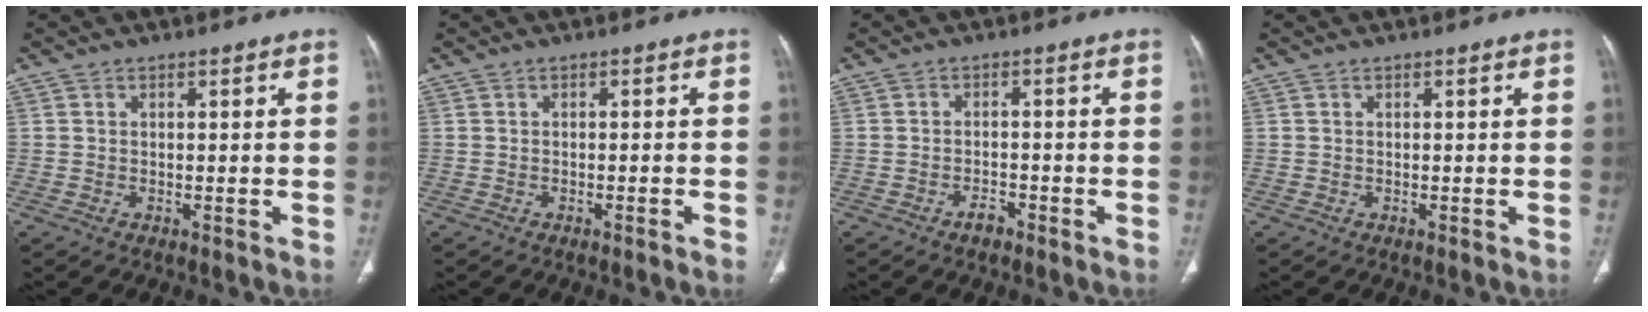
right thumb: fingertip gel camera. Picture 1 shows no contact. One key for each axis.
{"total": 1.2, "fx": -0.7, "fy": 0.0, "fz": 0.9, "tx": -0.022, "ty": 0.004, "tz": -0.006}
{"total": 2.4, "fx": -1.7, "fy": 1.1, "fz": 1.2, "tx": -0.021, "ty": 0.013, "tz": -0.029}
{"total": 0.0}